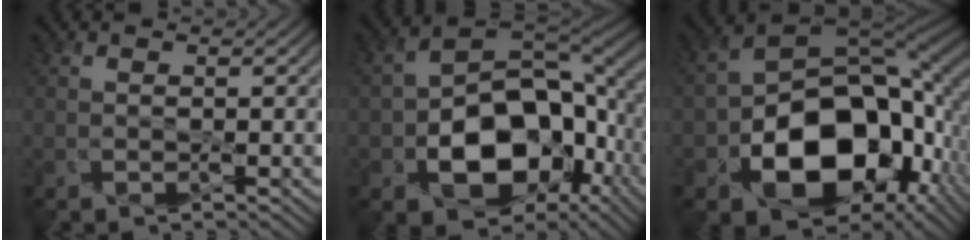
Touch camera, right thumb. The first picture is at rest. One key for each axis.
{"total": 13.8, "fx": -3.0, "fy": 9.7, "fz": 9.3, "tx": -0.154, "ty": -0.023, "tz": -0.049}
{"total": 15.9, "fx": -4.2, "fy": 11.4, "fz": 10.3, "tx": -0.159, "ty": -0.033, "tz": -0.061}